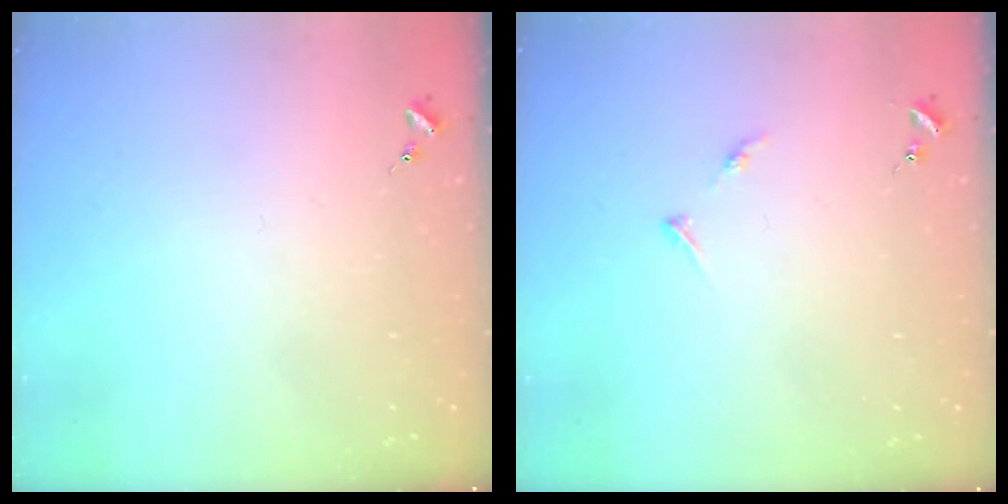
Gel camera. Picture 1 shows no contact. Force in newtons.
{"total": 4.0, "press": 3.9, "slide": 0.5}